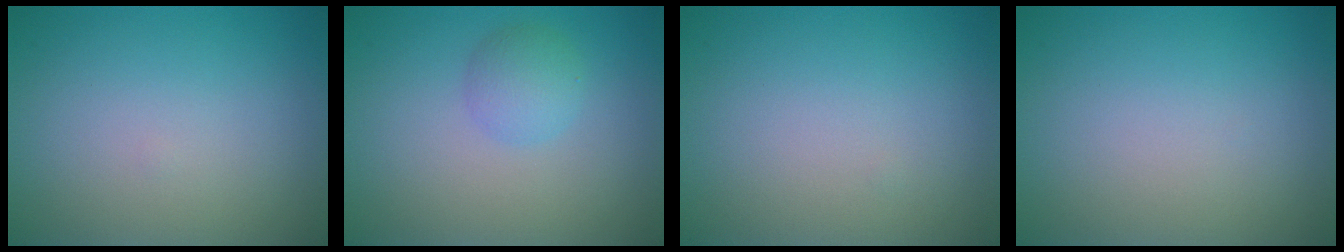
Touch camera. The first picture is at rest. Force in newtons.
{"total": 2.1, "press": 2.1, "slide": 0.0}
{"total": 0.0}
{"total": 0.0}